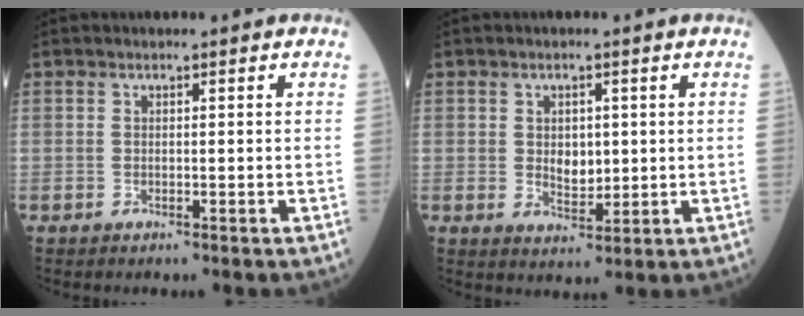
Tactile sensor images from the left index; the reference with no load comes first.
{"total": 3.5, "force": [0.5, 2.3, 2.6], "torque": [-0.037, 0.000, 0.016]}